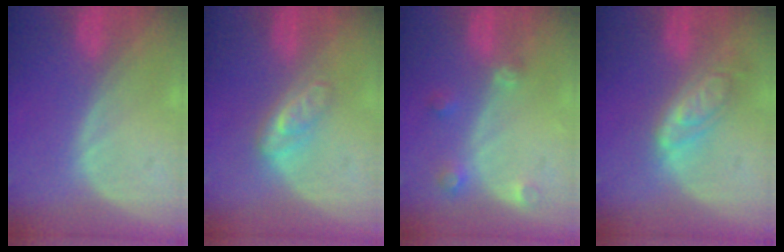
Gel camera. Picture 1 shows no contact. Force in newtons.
{"total": 4.8, "press": 4.2, "slide": 2.3}
{"total": 3.2, "press": 2.9, "slide": 1.2}
{"total": 6.3, "press": 5.5, "slide": 3.0}